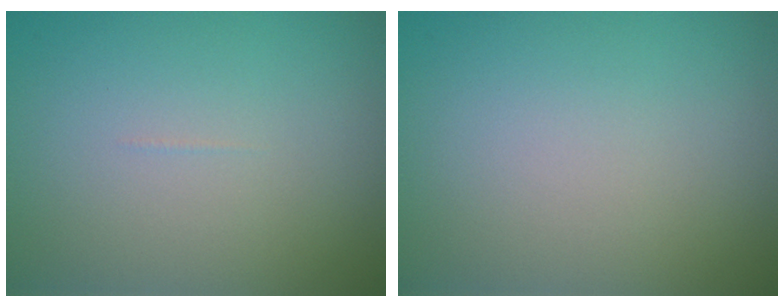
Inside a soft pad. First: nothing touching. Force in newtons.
{"total": 0.0}